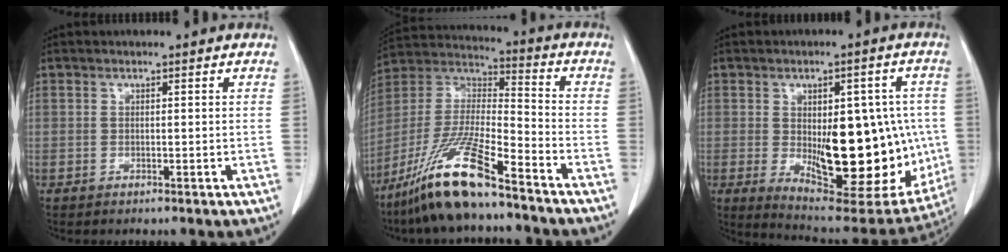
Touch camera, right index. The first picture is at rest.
{"total": 16.0, "force": [-11.2, 1.6, 11.3], "torque": [-0.238, -0.021, -0.212]}
{"total": 22.1, "force": [-2.0, 8.7, 20.2], "torque": [-0.252, -0.005, 0.002]}